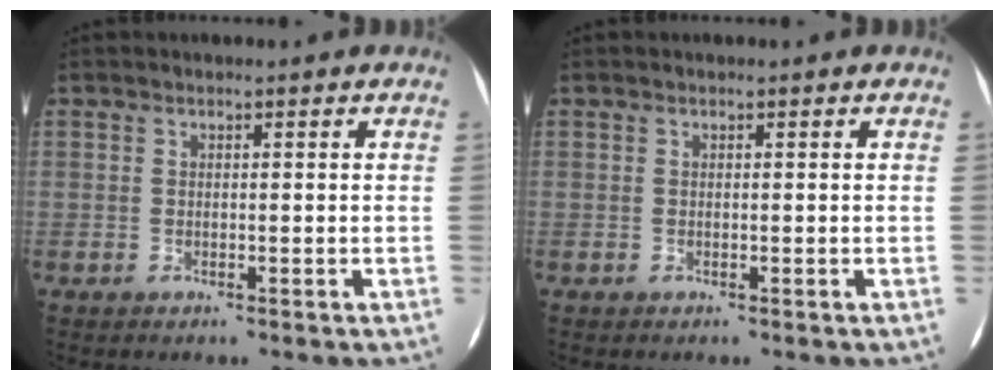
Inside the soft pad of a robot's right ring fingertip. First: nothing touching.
{"total": 0.0}